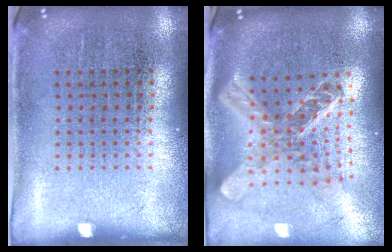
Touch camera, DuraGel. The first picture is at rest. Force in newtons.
{"total": 2.5, "press": 1.9, "slide": 1.6}